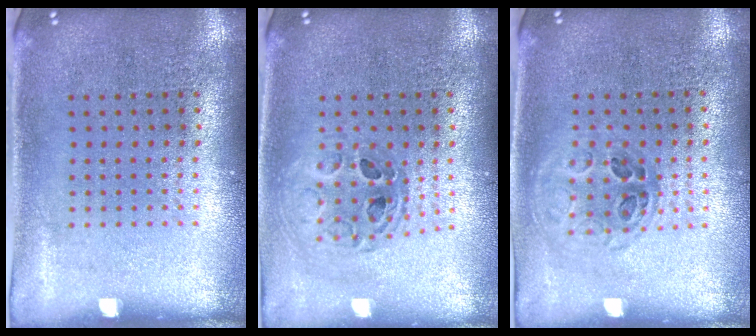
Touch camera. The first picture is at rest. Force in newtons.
{"total": 0.7, "press": 0.7, "slide": 0.1}
{"total": 1.0, "press": 0.9, "slide": 0.3}